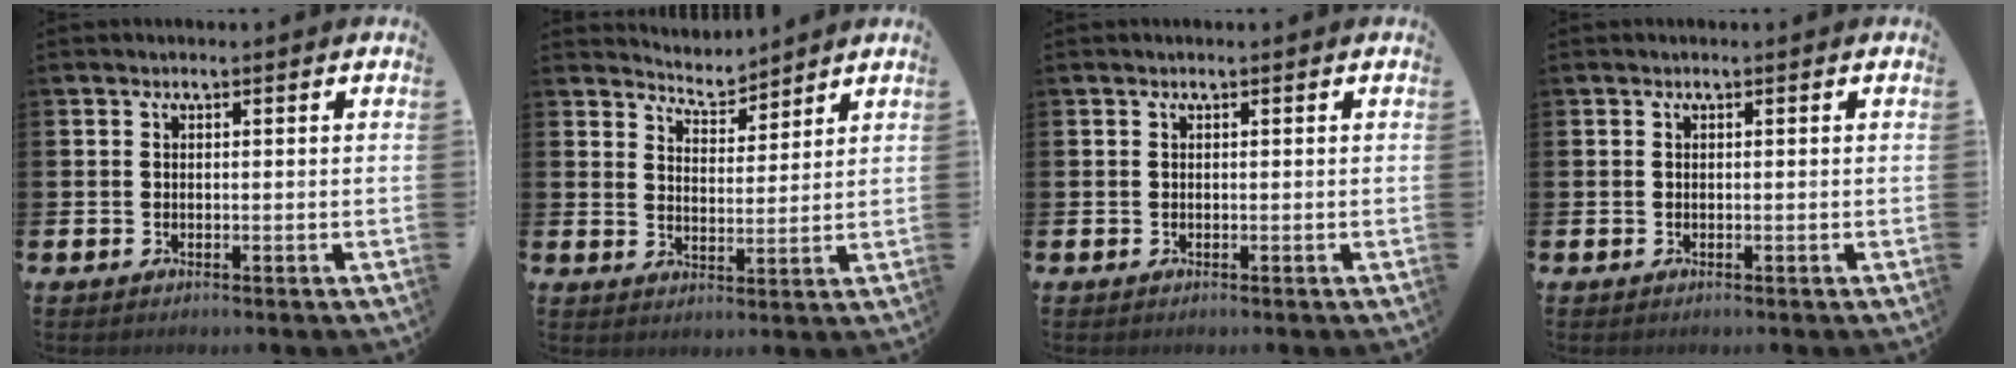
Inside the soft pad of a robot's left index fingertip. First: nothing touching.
{"total": 4.6, "force": [4.5, 0.8, -0.1], "torque": [-0.007, -0.027, 0.081]}
{"total": 0.0}
{"total": 0.0}